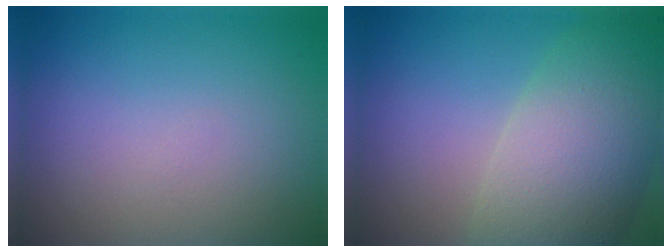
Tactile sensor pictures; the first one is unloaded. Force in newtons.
{"total": 9.3, "press": 9.2, "slide": 0.8}